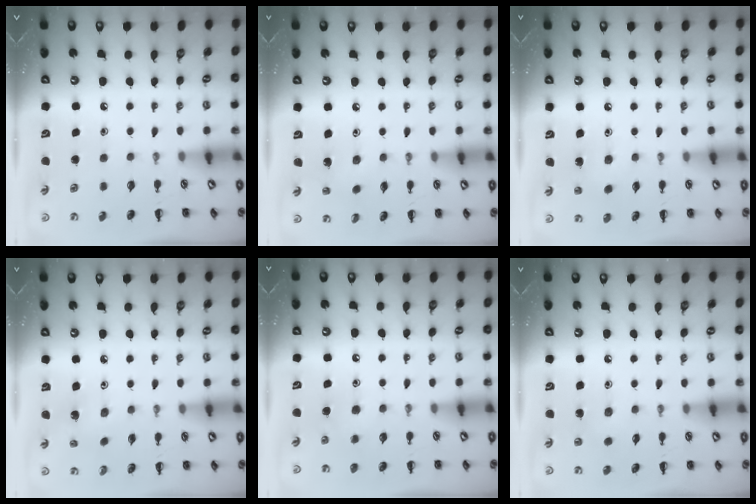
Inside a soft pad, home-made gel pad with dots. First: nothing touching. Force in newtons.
{"total": 1.9, "press": 1.8, "slide": 0.6}
{"total": 4.9, "press": 4.7, "slide": 1.5}
{"total": 2.1, "press": 2.0, "slide": 0.7}
{"total": 6.8, "press": 6.6, "slide": 1.6}
{"total": 4.3, "press": 4.0, "slide": 1.4}